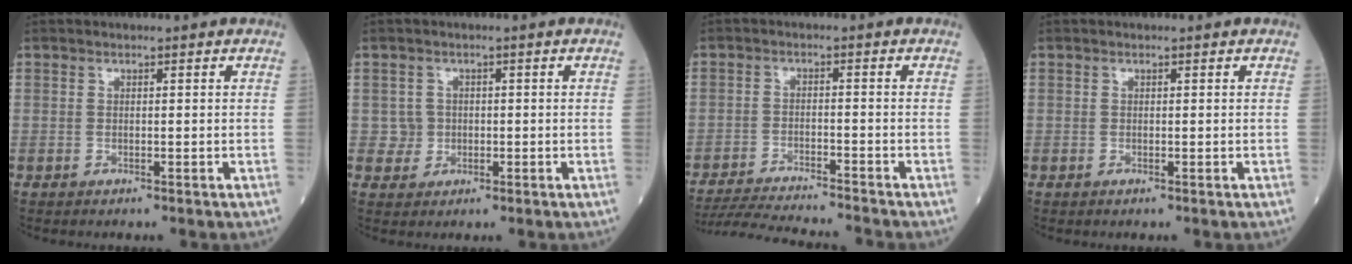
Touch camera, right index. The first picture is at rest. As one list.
[{"total": 2.3, "force": [-0.2, 2.3, 0.2], "torque": [0.003, 0.007, -0.002]}, {"total": 12.9, "force": [-12.2, -0.5, 4.3], "torque": [-0.061, -0.016, -0.191]}, {"total": 0.0}]